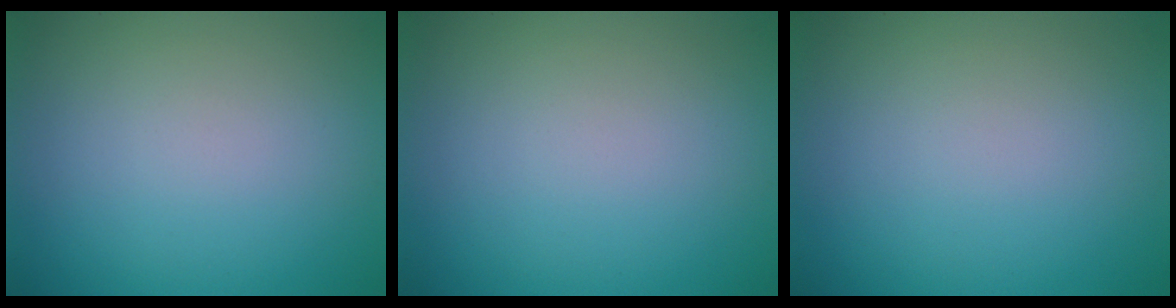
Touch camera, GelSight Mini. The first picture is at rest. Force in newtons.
{"total": 0.0}
{"total": 0.0}